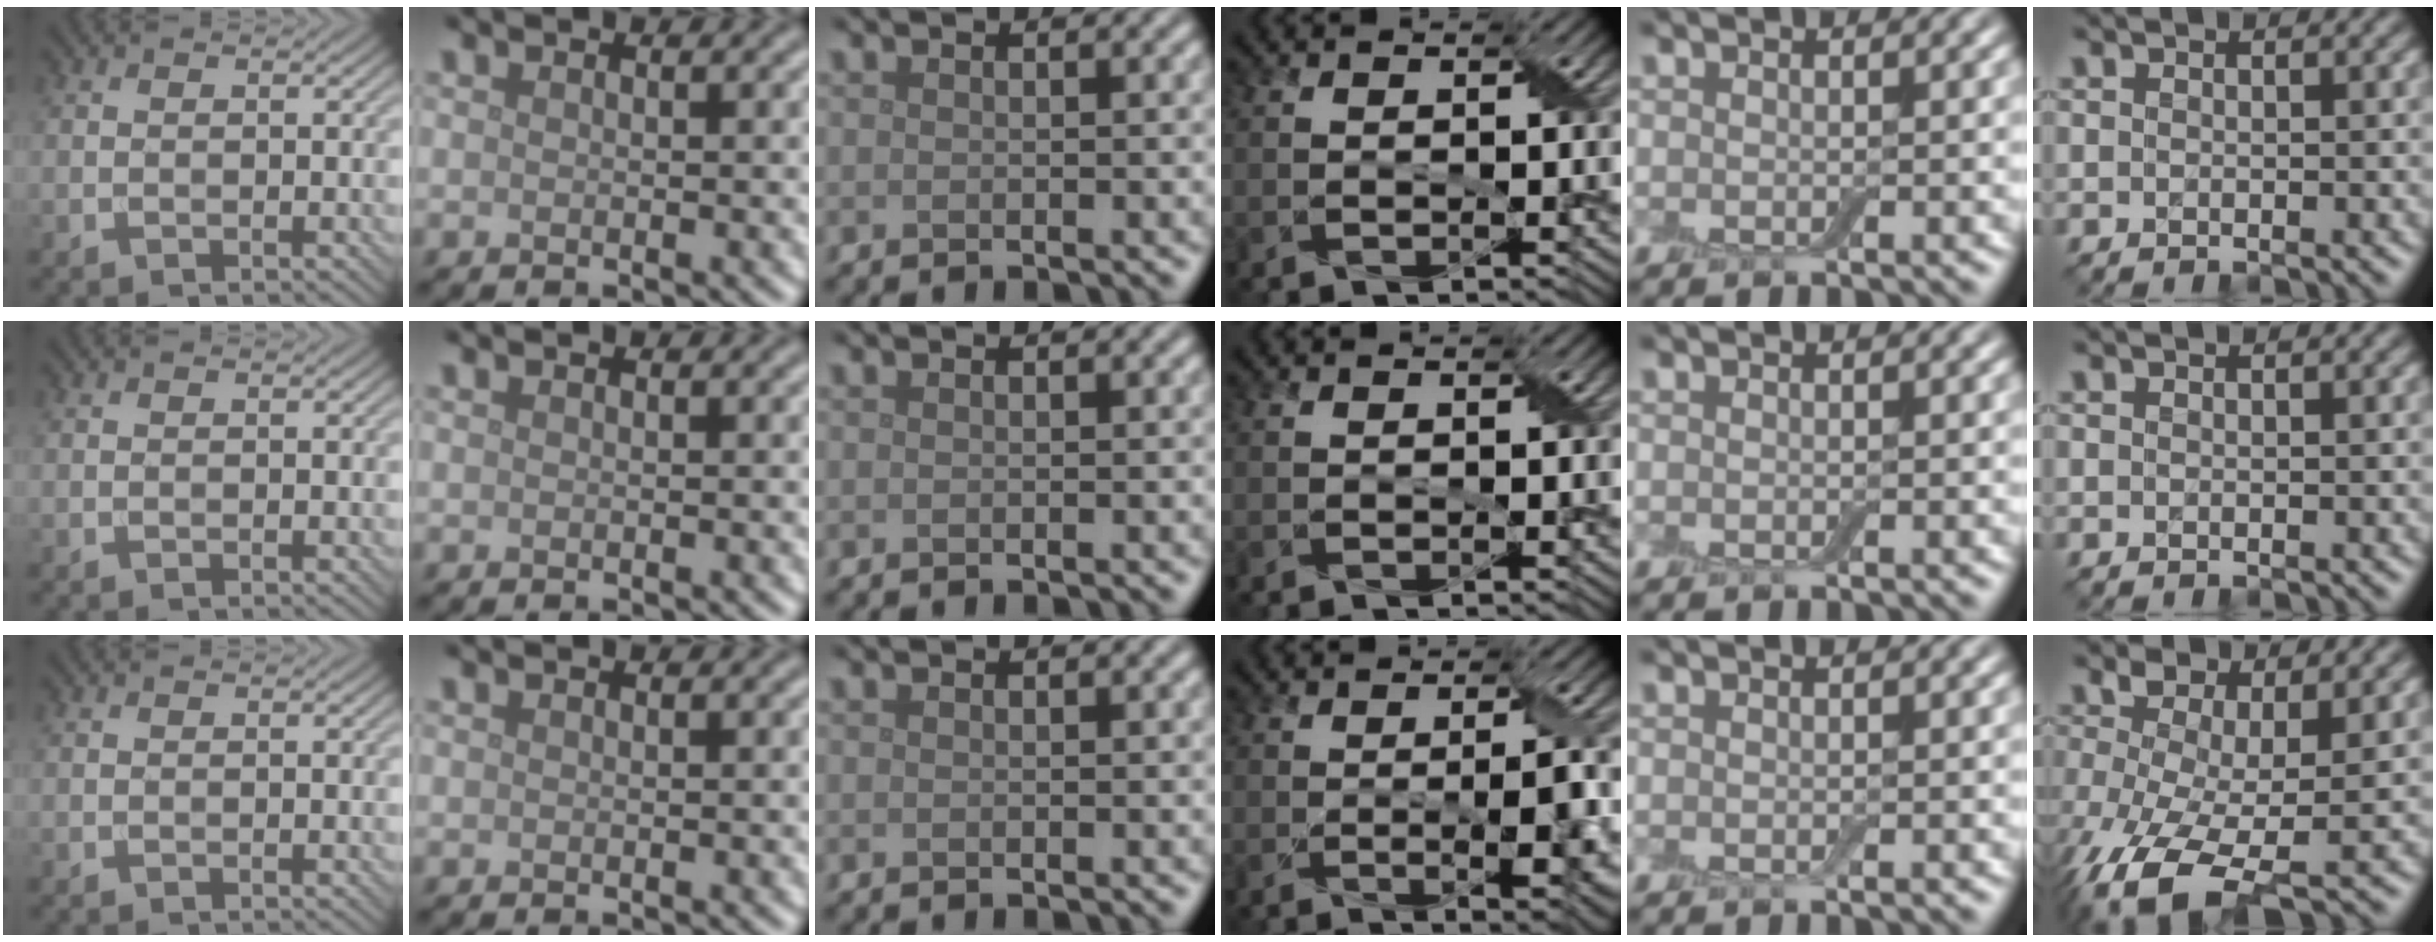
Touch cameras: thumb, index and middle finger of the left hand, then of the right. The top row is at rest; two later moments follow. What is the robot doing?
{"motion": "peel", "object": "aluminum foil"}